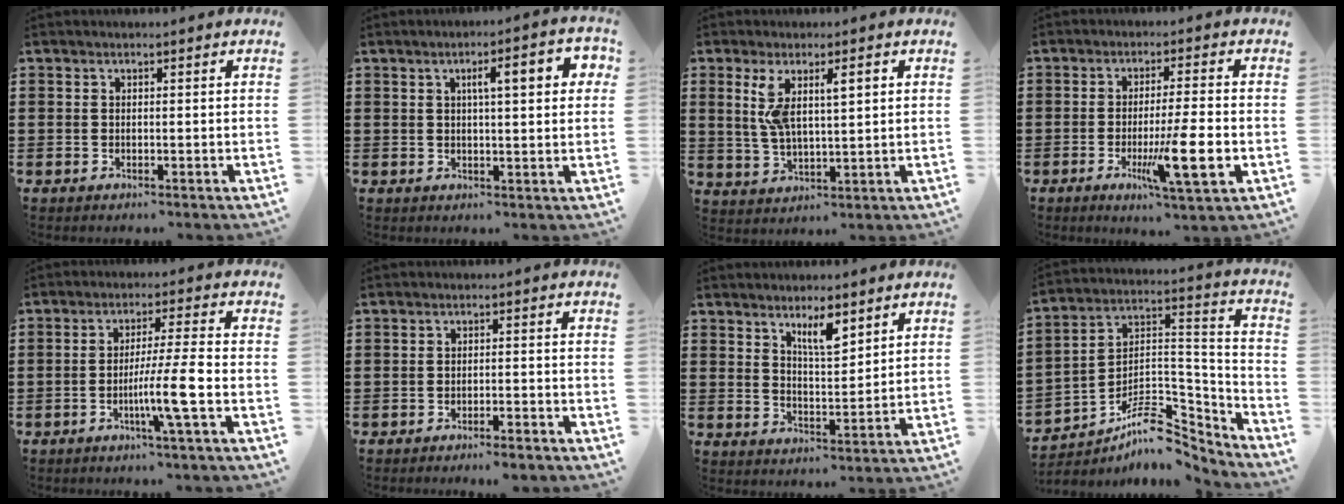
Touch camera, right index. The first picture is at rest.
{"total": 5.7, "force": [1.6, 1.3, 5.4], "torque": [-0.089, 0.002, 0.020]}
{"total": 6.3, "force": [2.3, 2.0, 5.5], "torque": [-0.115, 0.006, 0.039]}
{"total": 10.3, "force": [-2.9, 1.3, 9.8], "torque": [-0.177, -0.016, -0.050]}
{"total": 7.7, "force": [-2.6, -0.6, 7.3], "torque": [-0.135, -0.017, -0.051]}
{"total": 1.9, "force": [-1.7, -0.2, 0.8], "torque": [-0.015, 0.000, -0.033]}
{"total": 5.6, "force": [3.9, 1.5, 3.7], "torque": [-0.065, -0.007, 0.065]}
{"total": 8.4, "force": [-6.0, 4.3, 4.1], "torque": [-0.069, 0.011, -0.111]}